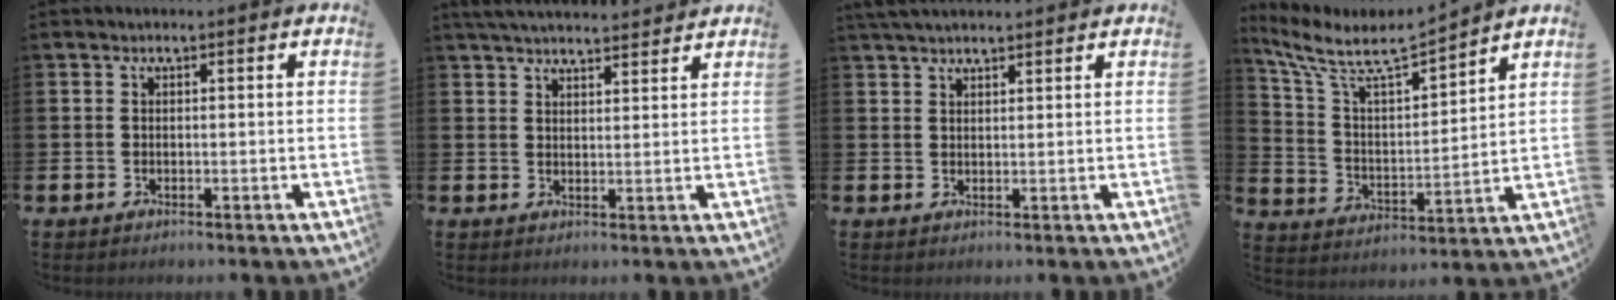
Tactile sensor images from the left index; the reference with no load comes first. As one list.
[{"total": 3.6, "force": [3.6, 0.2, 0.4], "torque": [-0.017, -0.015, 0.066]}, {"total": 2.9, "force": [2.7, 0.5, 1.0], "torque": [-0.022, -0.004, 0.049]}, {"total": 7.9, "force": [7.0, 1.8, 3.2], "torque": [-0.105, -0.049, 0.118]}]